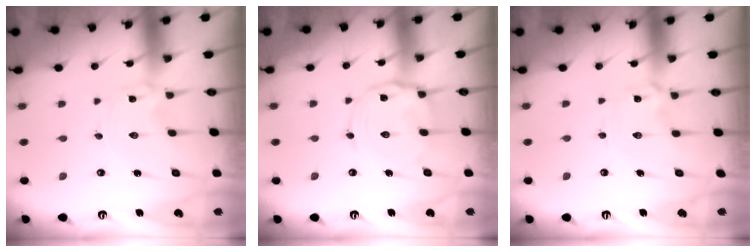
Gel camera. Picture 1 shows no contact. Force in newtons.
{"total": 7.4, "press": 7.4, "slide": 0.6}
{"total": 1.5, "press": 1.4, "slide": 0.2}